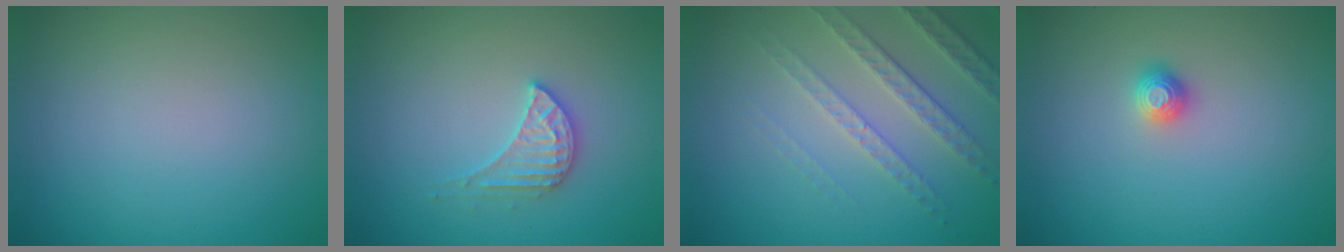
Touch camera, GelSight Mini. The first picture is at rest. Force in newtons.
{"total": 2.6, "press": 2.6, "slide": 0.2}
{"total": 3.4, "press": 3.2, "slide": 1.1}
{"total": 1.1, "press": 1.1, "slide": 0.3}